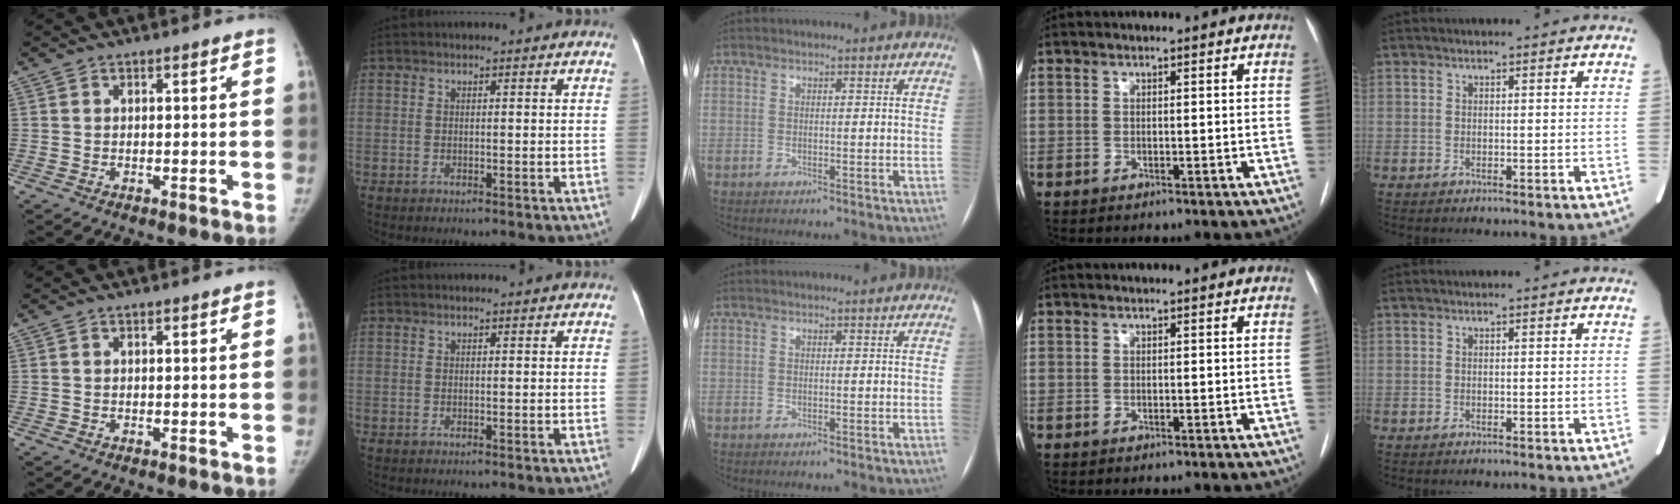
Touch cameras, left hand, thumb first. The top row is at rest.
{}